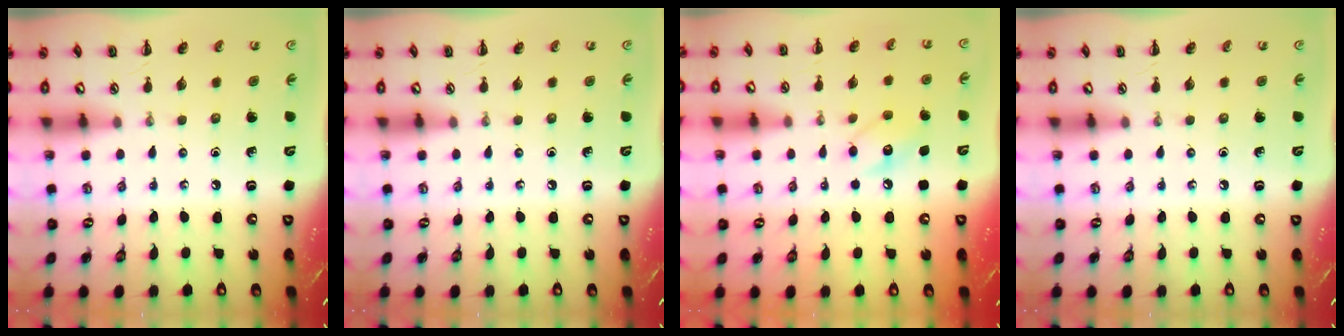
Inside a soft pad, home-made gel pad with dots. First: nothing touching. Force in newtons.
{"total": 0.0}
{"total": 8.1, "press": 8.0, "slide": 0.8}
{"total": 0.0}